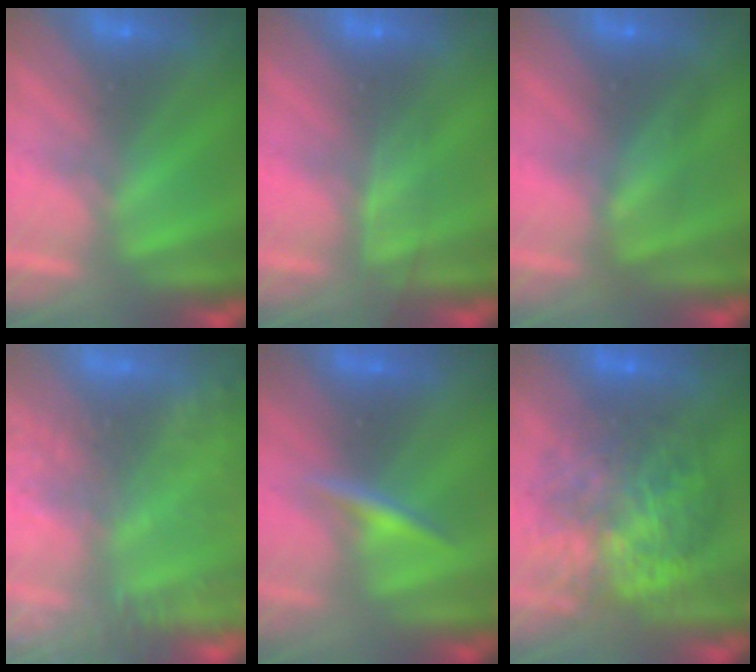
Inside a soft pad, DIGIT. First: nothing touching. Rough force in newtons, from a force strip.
{"total": 2.5}
{"total": 2.3}
{"total": 7.3}
{"total": 2.6}
{"total": 6.9}